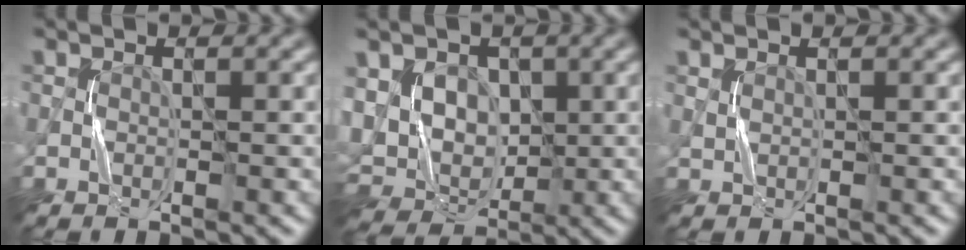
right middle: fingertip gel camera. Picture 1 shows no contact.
{"total": 7.7, "force": [1.0, 6.5, 4.0], "torque": [-0.065, 0.002, 0.014]}
{"total": 0.6, "force": [0.6, -0.1, 0.1], "torque": [-0.002, 0.000, 0.015]}